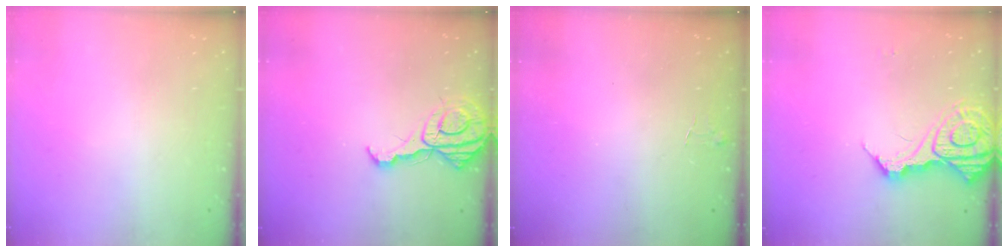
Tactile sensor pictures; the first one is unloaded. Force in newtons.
{"total": 11.1, "press": 11.1, "slide": 1.2}
{"total": 3.5, "press": 3.4, "slide": 0.3}
{"total": 14.3, "press": 14.3, "slide": 1.4}